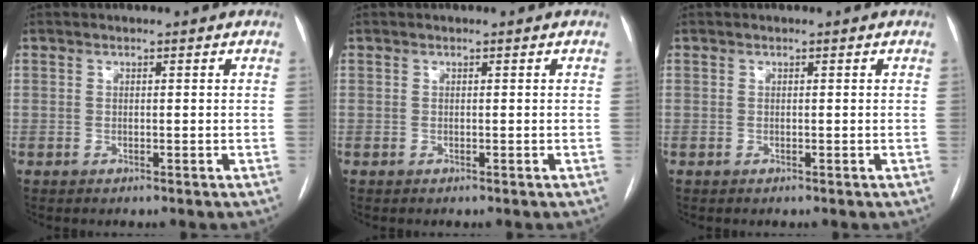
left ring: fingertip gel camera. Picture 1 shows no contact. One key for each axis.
{"total": 0.0}
{"total": 0.0}